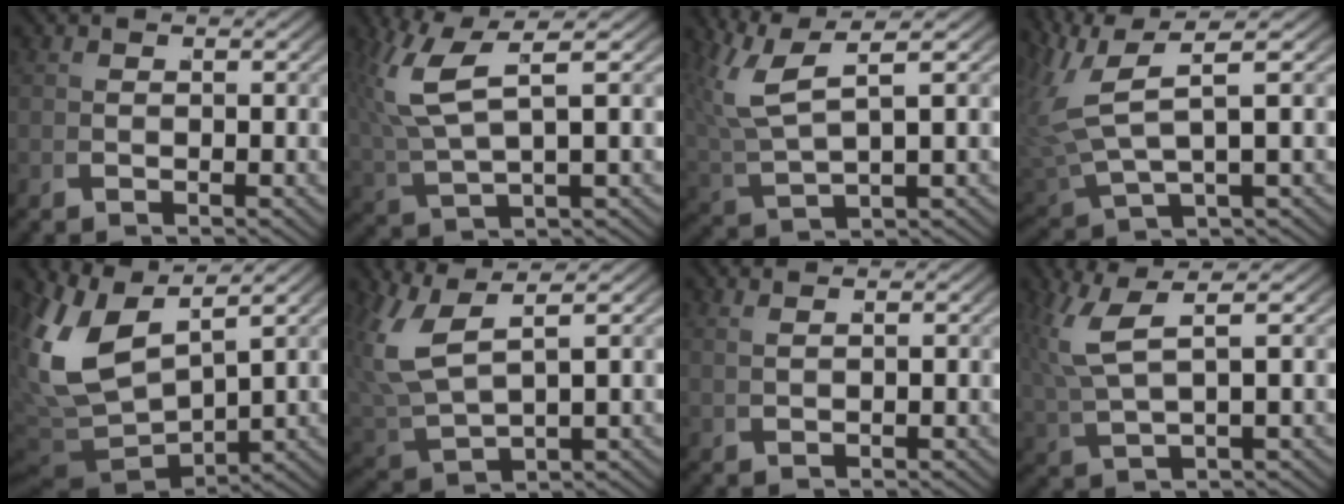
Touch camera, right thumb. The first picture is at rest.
{"total": 7.1, "force": [2.0, 3.8, 5.6], "torque": [-0.127, -0.008, 0.047]}
{"total": 7.5, "force": [3.2, 4.0, 5.4], "torque": [-0.122, -0.004, 0.067]}
{"total": 8.7, "force": [2.2, 5.4, 6.4], "torque": [-0.157, -0.018, 0.052]}
{"total": 11.5, "force": [0.6, 7.6, 8.6], "torque": [-0.220, -0.054, 0.041]}
{"total": 8.5, "force": [3.1, 5.1, 6.1], "torque": [-0.150, -0.012, 0.070]}
{"total": 1.5, "force": [1.3, -0.4, 0.4], "torque": [-0.006, 0.005, 0.034]}
{"total": 5.8, "force": [2.6, 2.6, 4.5], "torque": [-0.101, -0.002, 0.055]}